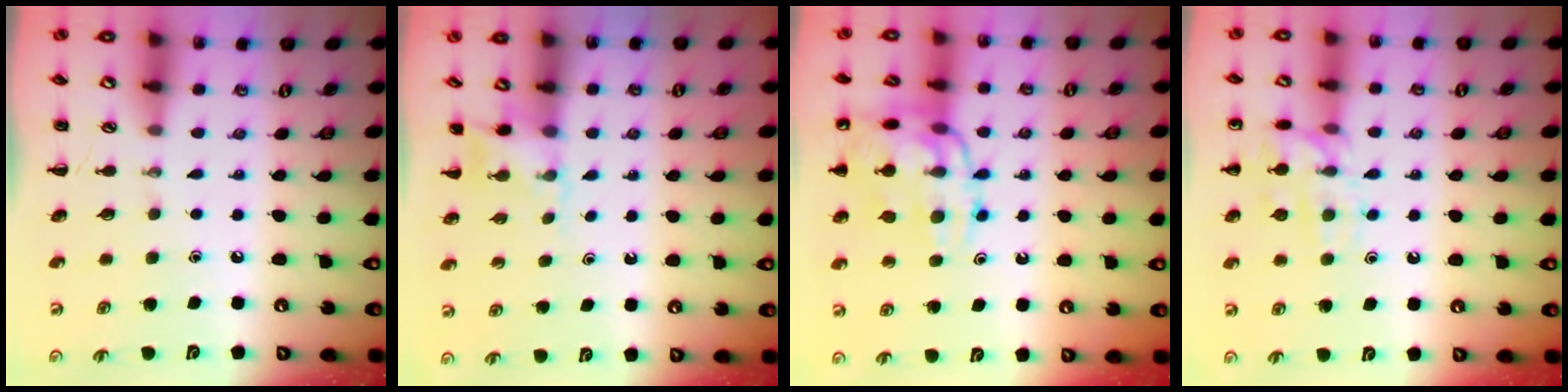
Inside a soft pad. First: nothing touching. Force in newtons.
{"total": 3.8, "press": 3.6, "slide": 1.1}
{"total": 16.7, "press": 16.5, "slide": 2.5}
{"total": 12.6, "press": 12.6, "slide": 0.6}